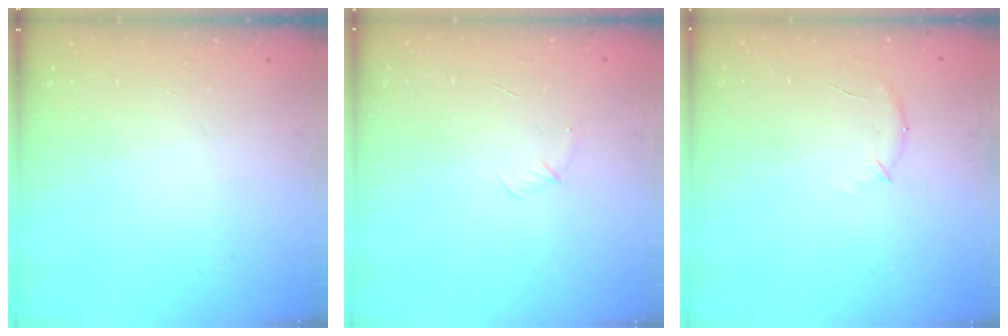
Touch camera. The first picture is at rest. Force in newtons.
{"total": 5.0, "press": 4.9, "slide": 1.3}
{"total": 6.9, "press": 6.7, "slide": 1.8}